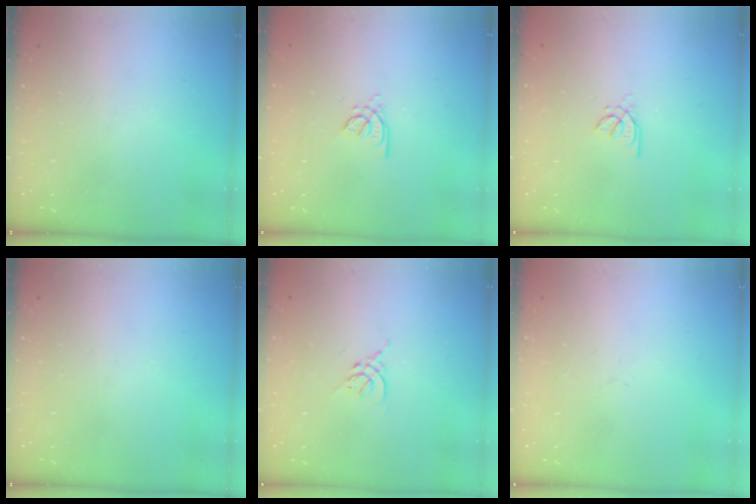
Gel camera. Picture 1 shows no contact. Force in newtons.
{"total": 2.4, "press": 2.4, "slide": 0.6}
{"total": 1.4, "press": 1.3, "slide": 0.4}
{"total": 0.0}
{"total": 1.6, "press": 1.5, "slide": 0.6}
{"total": 0.0}